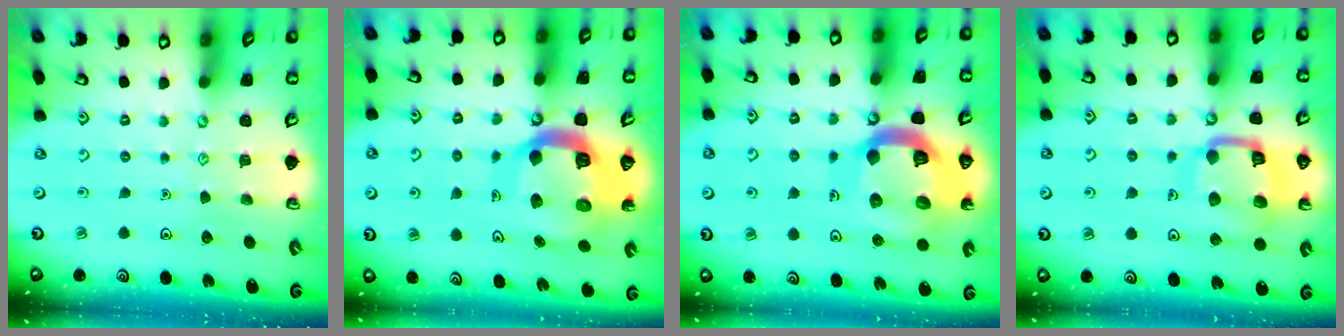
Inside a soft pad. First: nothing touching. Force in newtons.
{"total": 17.1, "press": 17.0, "slide": 1.8}
{"total": 20.6, "press": 20.4, "slide": 2.4}
{"total": 14.3, "press": 14.3, "slide": 1.5}